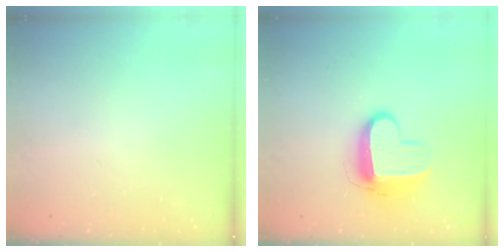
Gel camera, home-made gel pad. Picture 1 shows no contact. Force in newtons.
{"total": 11.1, "press": 11.1, "slide": 1.0}